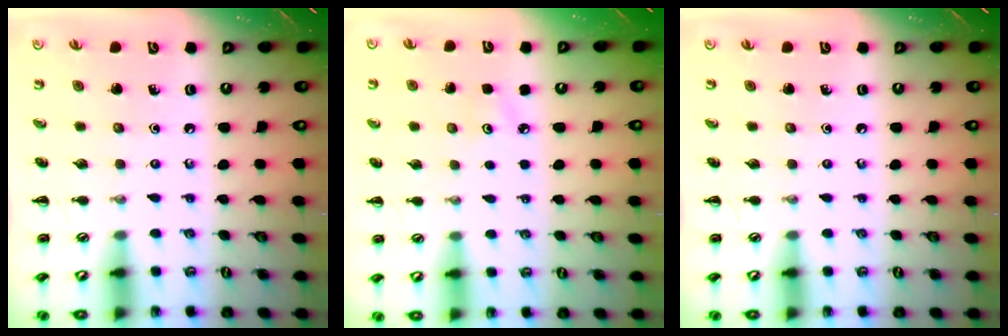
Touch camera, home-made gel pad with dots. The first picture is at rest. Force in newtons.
{"total": 2.8, "press": 2.7, "slide": 0.8}
{"total": 0.0}